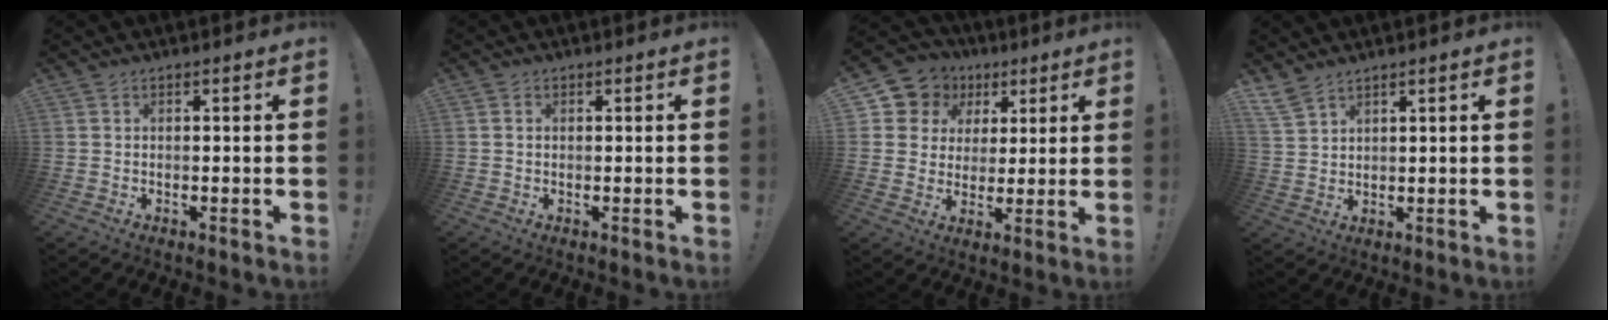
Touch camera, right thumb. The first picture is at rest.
{"total": 0.5, "force": [0.0, 0.5, 0.2], "torque": [-0.005, 0.004, 0.001]}
{"total": 9.6, "force": [3.8, 8.5, 2.2], "torque": [-0.039, -0.024, 0.079]}
{"total": 5.4, "force": [4.5, 1.7, 2.5], "torque": [-0.051, -0.024, 0.089]}